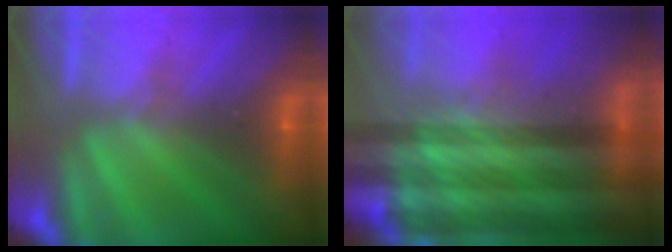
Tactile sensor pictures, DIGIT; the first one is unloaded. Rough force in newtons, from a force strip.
{"total": 7.8}